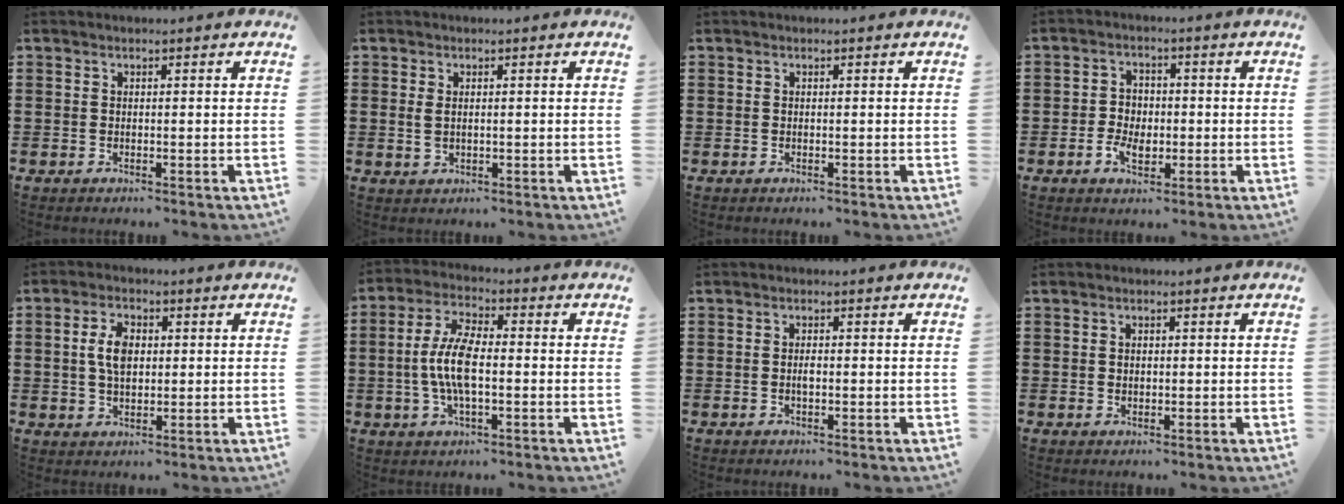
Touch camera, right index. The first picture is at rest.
{"total": 1.6, "force": [0.3, 0.8, 1.3], "torque": [-0.029, 0.005, 0.004]}
{"total": 0.0}
{"total": 4.1, "force": [-1.2, 3.0, 2.6], "torque": [-0.052, 0.010, -0.024]}
{"total": 5.4, "force": [0.7, 3.0, 4.5], "torque": [-0.101, 0.011, 0.009]}
{"total": 8.1, "force": [-0.8, 3.1, 7.4], "torque": [-0.167, -0.004, -0.022]}
{"total": 1.4, "force": [-0.1, 0.6, 1.3], "torque": [-0.024, 0.003, -0.004]}
{"total": 0.9, "force": [0.2, 0.6, 0.6], "torque": [-0.013, 0.006, 0.003]}